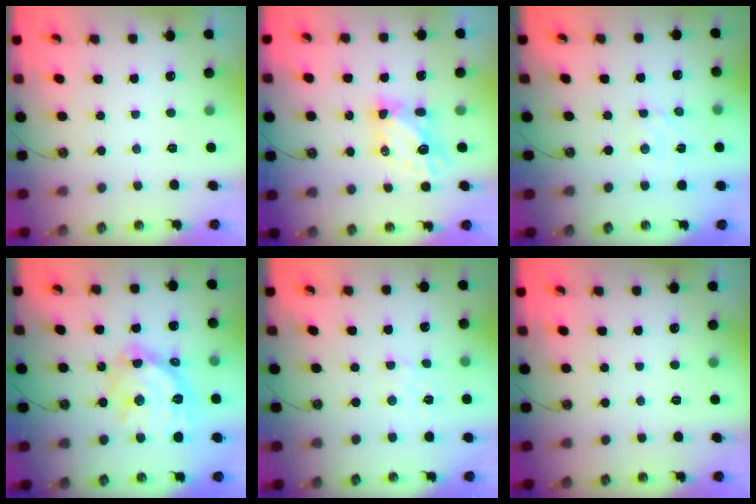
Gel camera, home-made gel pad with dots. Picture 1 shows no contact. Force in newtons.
{"total": 5.6, "press": 5.6, "slide": 0.1}
{"total": 2.0, "press": 2.0, "slide": 0.3}
{"total": 17.6, "press": 17.6, "slide": 1.6}
{"total": 2.5, "press": 2.4, "slide": 0.6}
{"total": 0.0}